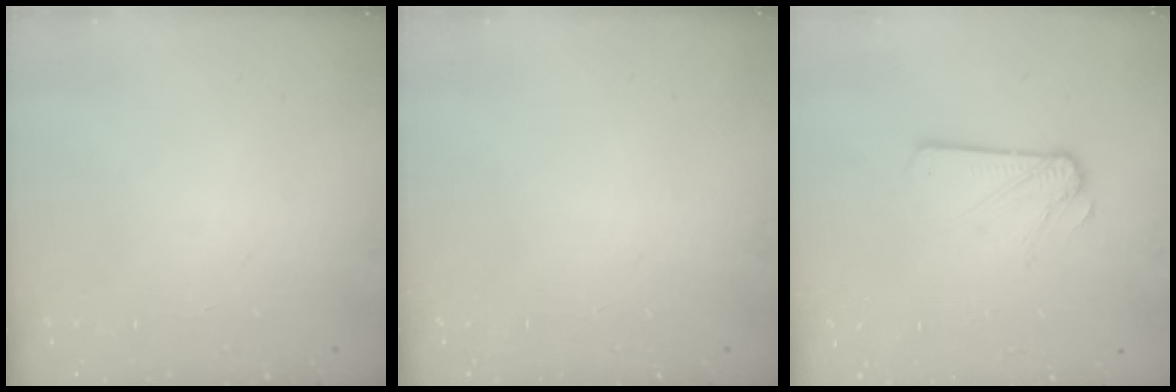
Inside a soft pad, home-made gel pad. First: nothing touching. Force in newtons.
{"total": 0.0}
{"total": 3.7, "press": 3.6, "slide": 0.6}